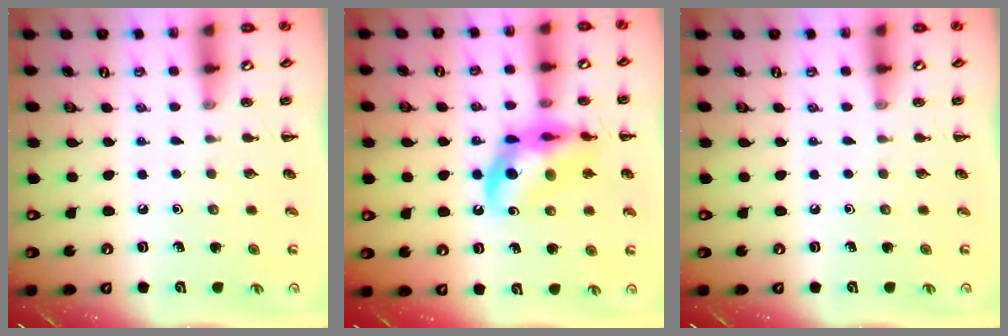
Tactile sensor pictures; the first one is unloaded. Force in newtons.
{"total": 15.5, "press": 15.1, "slide": 3.7}
{"total": 0.0}